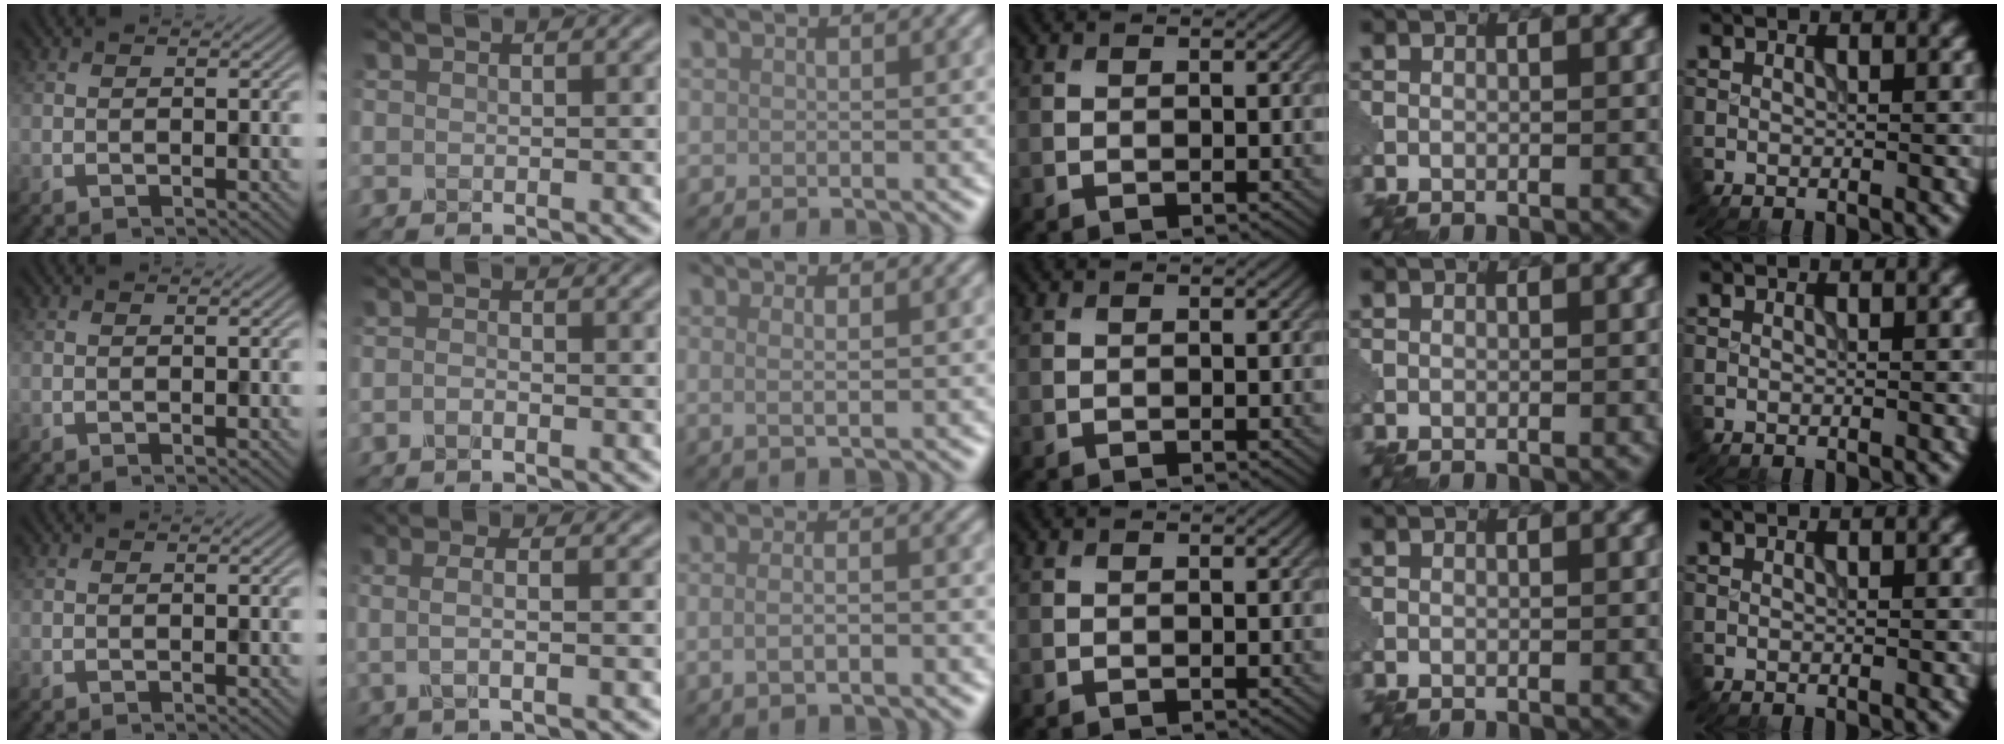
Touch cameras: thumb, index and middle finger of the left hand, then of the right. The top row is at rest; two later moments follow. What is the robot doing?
{"motion": "extract", "object": "pin"}